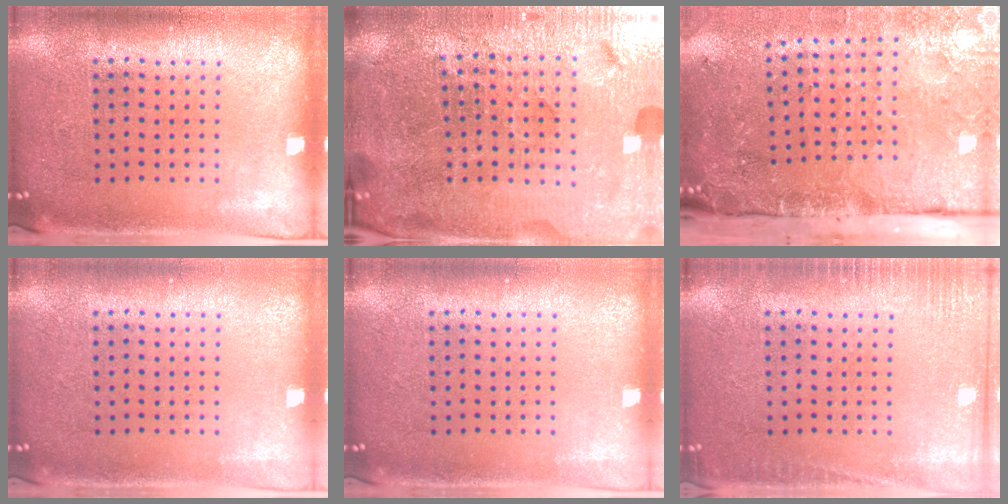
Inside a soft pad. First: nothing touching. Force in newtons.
{"total": 5.7, "press": 5.2, "slide": 2.2}
{"total": 4.9, "press": 3.7, "slide": 3.3}
{"total": 0.0}
{"total": 0.0}
{"total": 2.0, "press": 2.0, "slide": 0.3}